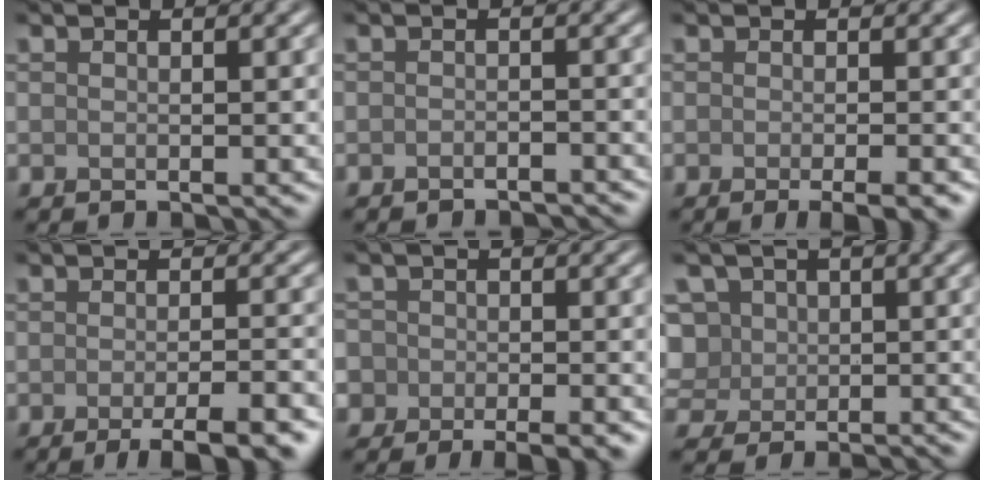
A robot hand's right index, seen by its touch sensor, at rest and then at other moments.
{"total": 2.1, "force": [-2.0, 0.2, 0.4], "torque": [0.000, 0.001, -0.026]}
{"total": 3.1, "force": [-1.4, 0.7, 2.7], "torque": [-0.028, -0.001, -0.019]}
{"total": 5.4, "force": [-2.9, 1.1, 4.4], "torque": [-0.053, -0.002, -0.041]}
{"total": 7.1, "force": [-4.1, 4.7, 3.3], "torque": [-0.021, -0.022, -0.057]}
{"total": 8.3, "force": [0.3, 7.4, 3.7], "torque": [-0.081, 0.025, -0.027]}